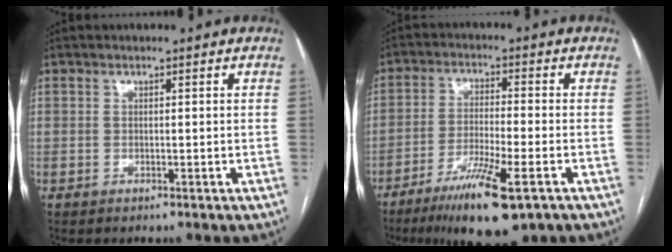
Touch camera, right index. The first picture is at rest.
{"total": 11.3, "force": [-6.6, 1.2, 9.2], "torque": [-0.169, -0.028, -0.110]}